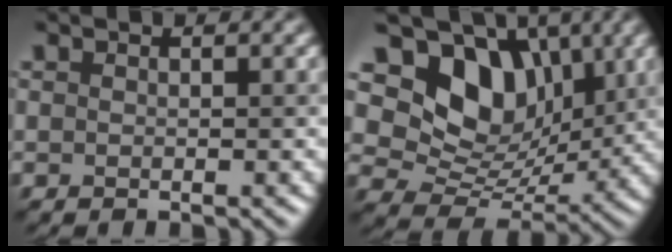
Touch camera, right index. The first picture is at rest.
{"total": 10.0, "force": [3.7, 7.1, 5.9], "torque": [-0.101, -0.012, 0.061]}